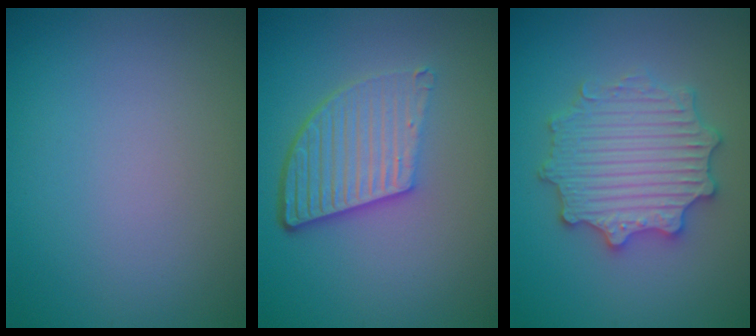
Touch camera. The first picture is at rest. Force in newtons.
{"total": 5.5, "press": 3.9, "slide": 3.9}
{"total": 5.5, "press": 5.4, "slide": 1.0}